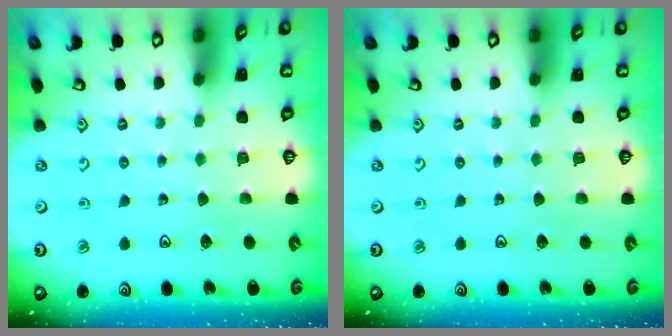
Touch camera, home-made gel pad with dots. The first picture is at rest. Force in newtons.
{"total": 0.0}